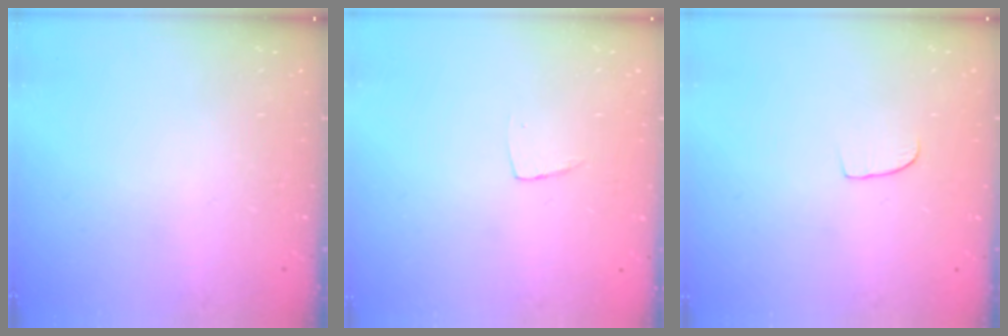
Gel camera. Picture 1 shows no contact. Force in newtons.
{"total": 3.7, "press": 3.7, "slide": 0.2}
{"total": 3.2, "press": 3.1, "slide": 0.3}